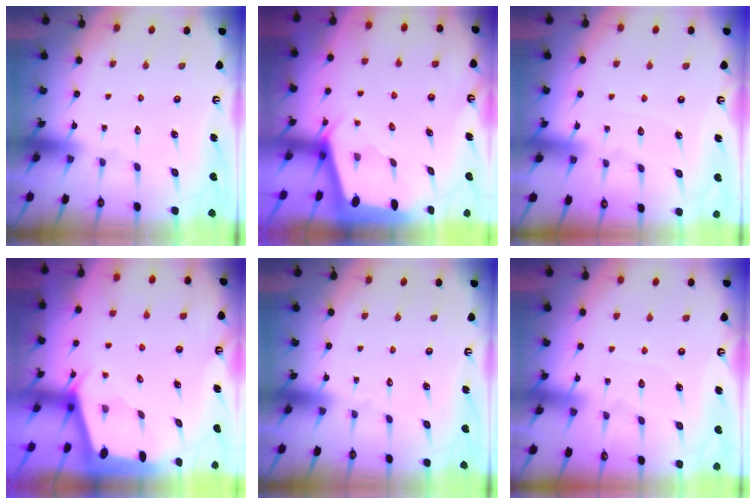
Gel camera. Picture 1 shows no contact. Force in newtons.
{"total": 2.2, "press": 2.2, "slide": 0.3}
{"total": 3.3, "press": 3.3, "slide": 0.4}
{"total": 2.0, "press": 1.9, "slide": 0.3}
{"total": 0.0}
{"total": 3.8, "press": 3.8, "slide": 0.4}